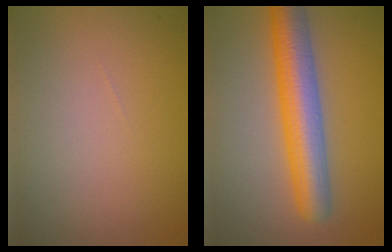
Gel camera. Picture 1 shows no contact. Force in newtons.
{"total": 7.0, "press": 7.0, "slide": 0.2}